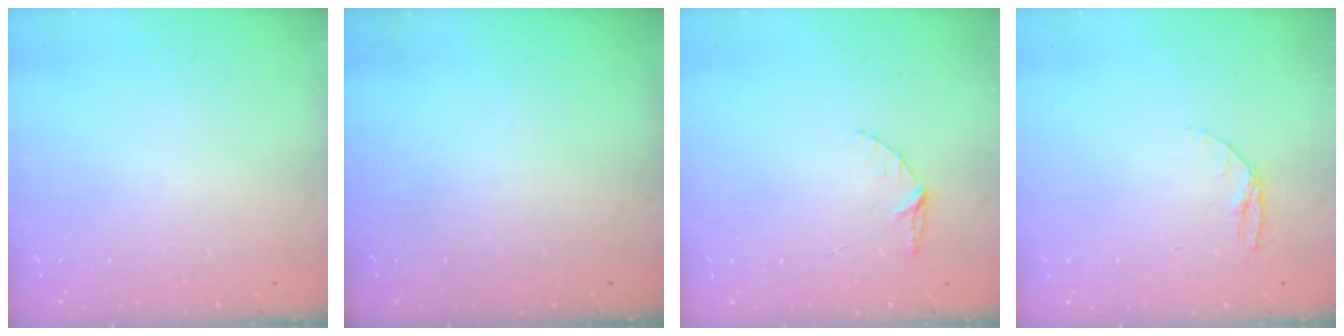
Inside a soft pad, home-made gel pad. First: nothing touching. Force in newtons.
{"total": 0.0}
{"total": 5.2, "press": 5.1, "slide": 0.5}
{"total": 4.9, "press": 4.8, "slide": 0.5}